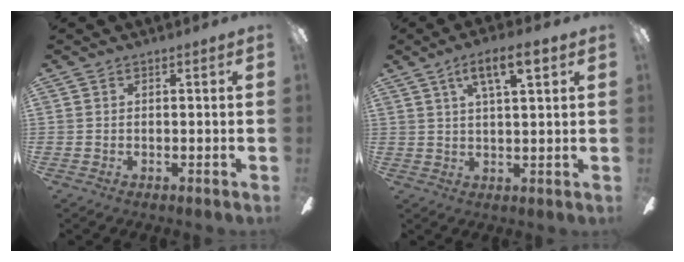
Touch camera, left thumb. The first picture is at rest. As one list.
[{"total": 8.8, "force": [4.8, 2.3, 7.0], "torque": [-0.120, -0.008, 0.076]}]